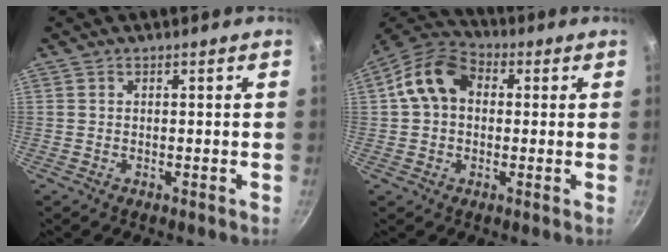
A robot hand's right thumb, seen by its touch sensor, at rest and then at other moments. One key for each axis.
{"total": 10.7, "fx": 1.5, "fy": 8.1, "fz": 6.9, "tx": -0.097, "ty": 0.027, "tz": 0.009}